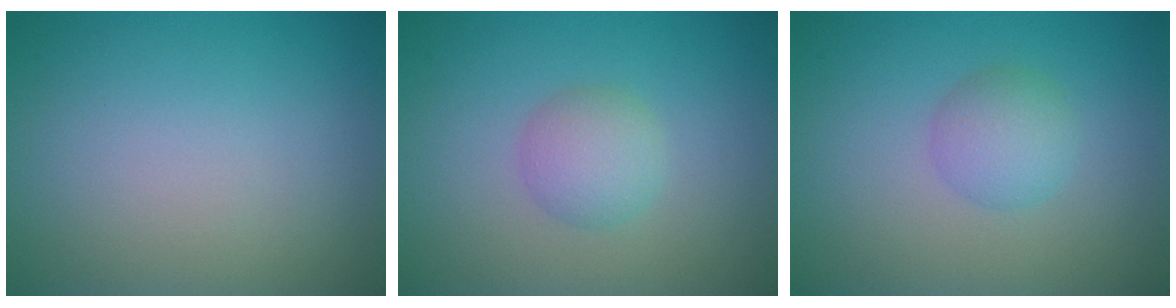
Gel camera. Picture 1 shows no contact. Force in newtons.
{"total": 2.5, "press": 2.5, "slide": 0.1}
{"total": 2.5, "press": 2.5, "slide": 0.1}